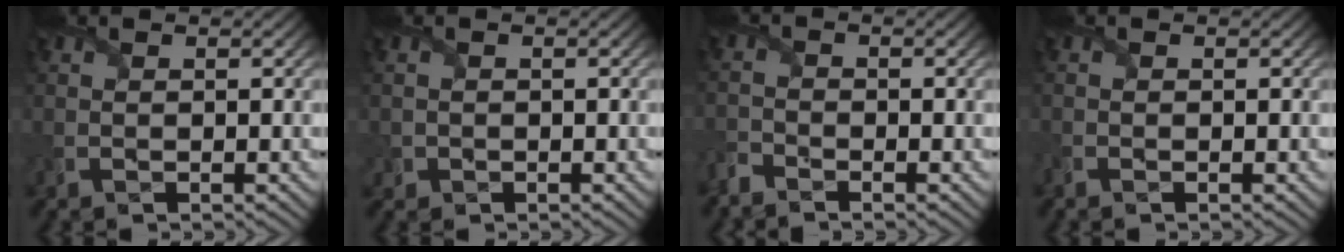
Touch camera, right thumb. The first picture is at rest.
{"total": 1.2, "force": [-0.5, 1.1, 0.1], "torque": [0.000, -0.008, -0.013]}
{"total": 2.5, "force": [-2.4, 0.5, 0.5], "torque": [-0.015, -0.010, -0.062]}
{"total": 0.8, "force": [-0.7, 0.3, 0.2], "torque": [-0.008, -0.007, -0.015]}